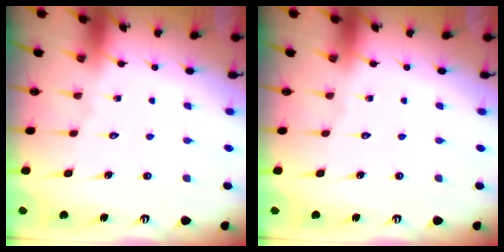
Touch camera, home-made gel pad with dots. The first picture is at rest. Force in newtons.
{"total": 0.0}